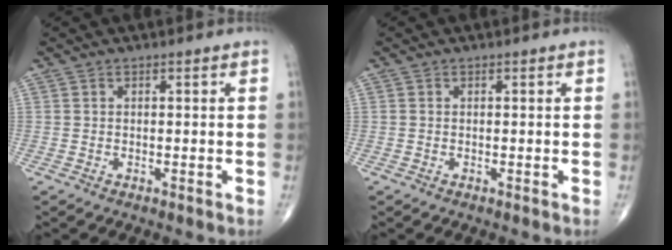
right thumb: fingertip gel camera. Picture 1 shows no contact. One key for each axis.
{"total": 0.0}